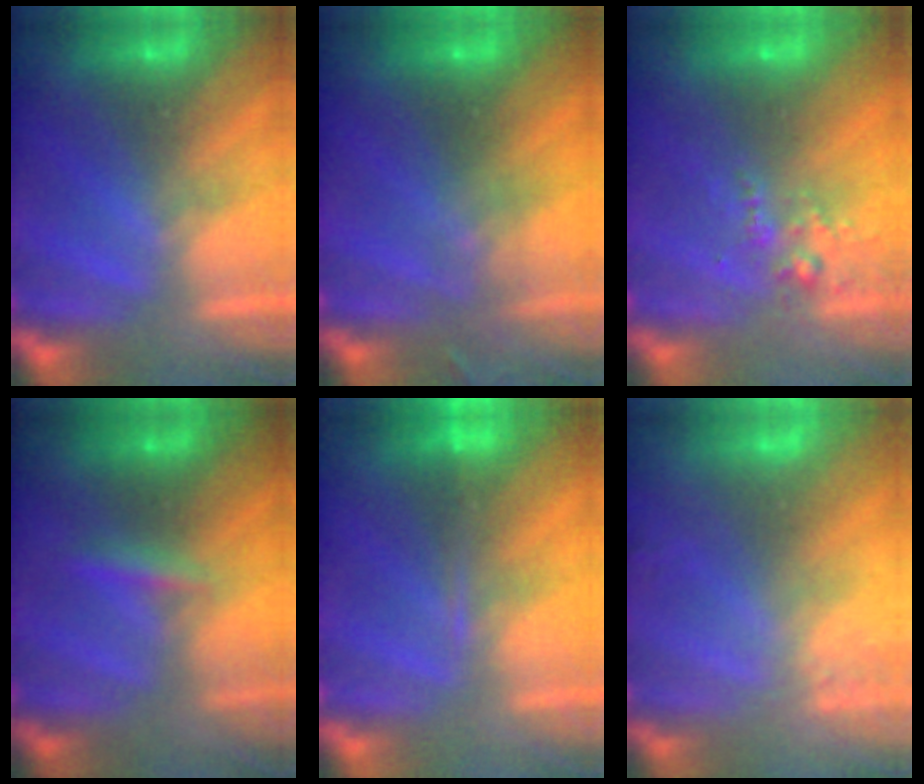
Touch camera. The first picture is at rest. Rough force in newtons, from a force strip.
{"total": 2.8}
{"total": 2.6}
{"total": 2.4}
{"total": 1.3}
{"total": 2.4}